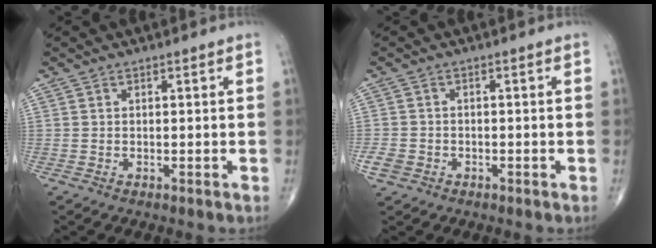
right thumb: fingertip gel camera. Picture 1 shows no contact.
{"total": 2.9, "force": [-1.3, 2.4, 1.1], "torque": [-0.019, 0.008, -0.024]}